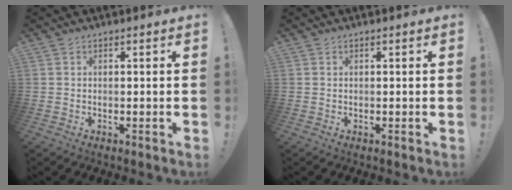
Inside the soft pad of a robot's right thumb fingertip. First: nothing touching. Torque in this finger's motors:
{"motor_torque": [0.00, 0.00, -0.01, 0.00, 0.01]}